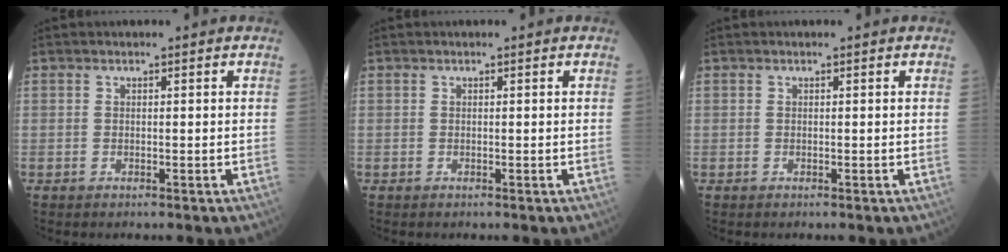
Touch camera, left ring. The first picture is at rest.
{"total": 0.0}
{"total": 0.0}